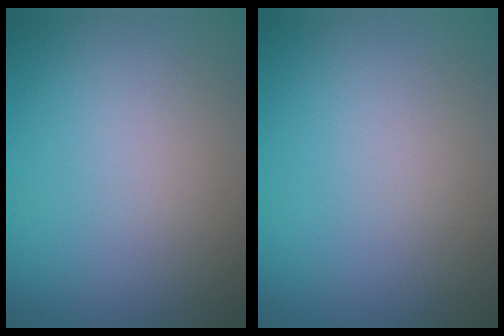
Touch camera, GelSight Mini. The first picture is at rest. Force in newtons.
{"total": 0.0}